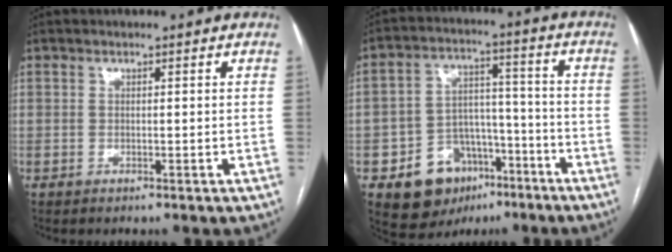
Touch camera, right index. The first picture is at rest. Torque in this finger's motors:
{"motor_torque": [0.01, -0.05, -0.26, -0.04]}